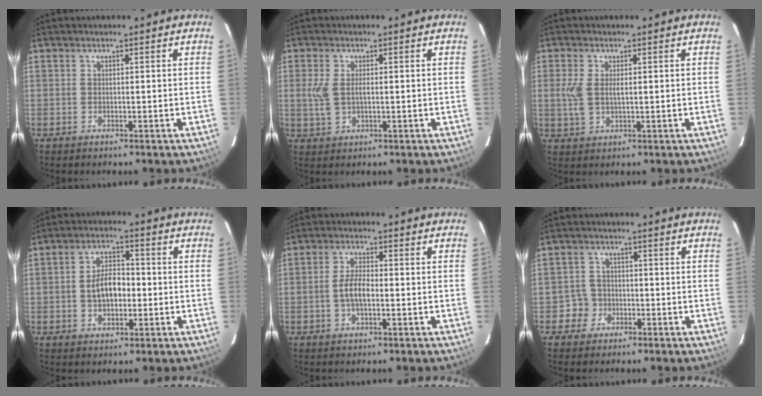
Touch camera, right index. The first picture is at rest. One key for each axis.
{"total": 4.5, "fx": 0.1, "fy": 2.3, "fz": 3.8, "tx": -0.081, "ty": -0.002, "tz": 0.003}
{"total": 4.6, "fx": 0.3, "fy": 2.3, "fz": 4.0, "tx": -0.086, "ty": -0.001, "tz": 0.006}
{"total": 7.0, "fx": -0.9, "fy": 4.1, "fz": 5.6, "tx": -0.103, "ty": 0.015, "tz": -0.010}
{"total": 4.5, "fx": -1.0, "fy": 1.7, "fz": 4.0, "tx": -0.082, "ty": 0.006, "tz": -0.018}
{"total": 3.7, "fx": -1.5, "fy": 3.4, "fz": -0.3, "tx": 0.008, "ty": 0.020, "tz": -0.027}